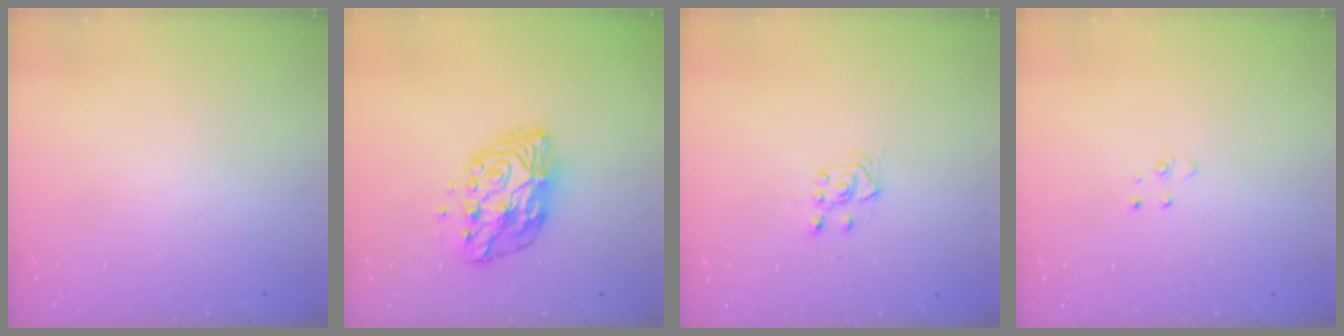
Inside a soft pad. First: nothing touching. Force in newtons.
{"total": 13.2, "press": 13.2, "slide": 0.9}
{"total": 3.7, "press": 3.6, "slide": 1.0}
{"total": 2.8, "press": 2.8, "slide": 0.3}